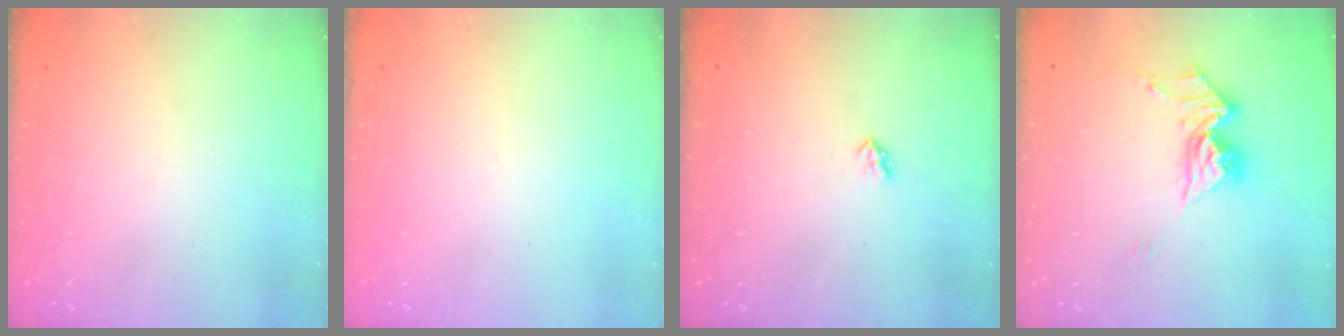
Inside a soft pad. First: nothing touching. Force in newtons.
{"total": 0.0}
{"total": 2.0, "press": 2.0, "slide": 0.3}
{"total": 12.3, "press": 12.3, "slide": 1.4}